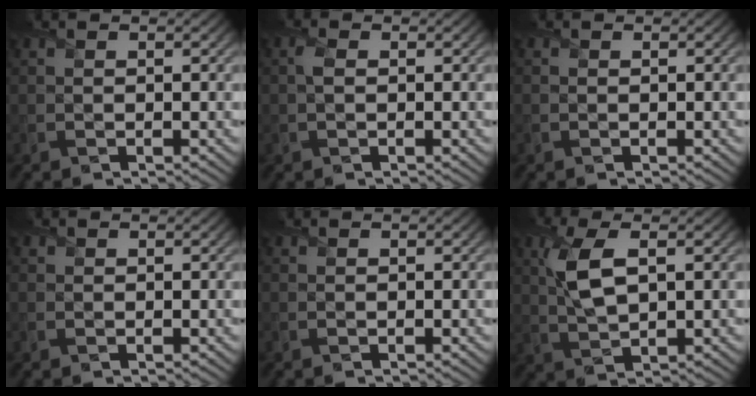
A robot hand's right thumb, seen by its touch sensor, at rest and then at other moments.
{"total": 1.2, "force": [0.1, 0.7, 1.0], "torque": [-0.027, 0.003, -0.002]}
{"total": 0.0}
{"total": 0.5, "force": [0.3, 0.4, 0.0], "torque": [0.001, -0.003, 0.005]}
{"total": 0.0}
{"total": 5.9, "force": [1.6, 2.4, 5.1], "torque": [-0.126, 0.005, 0.034]}